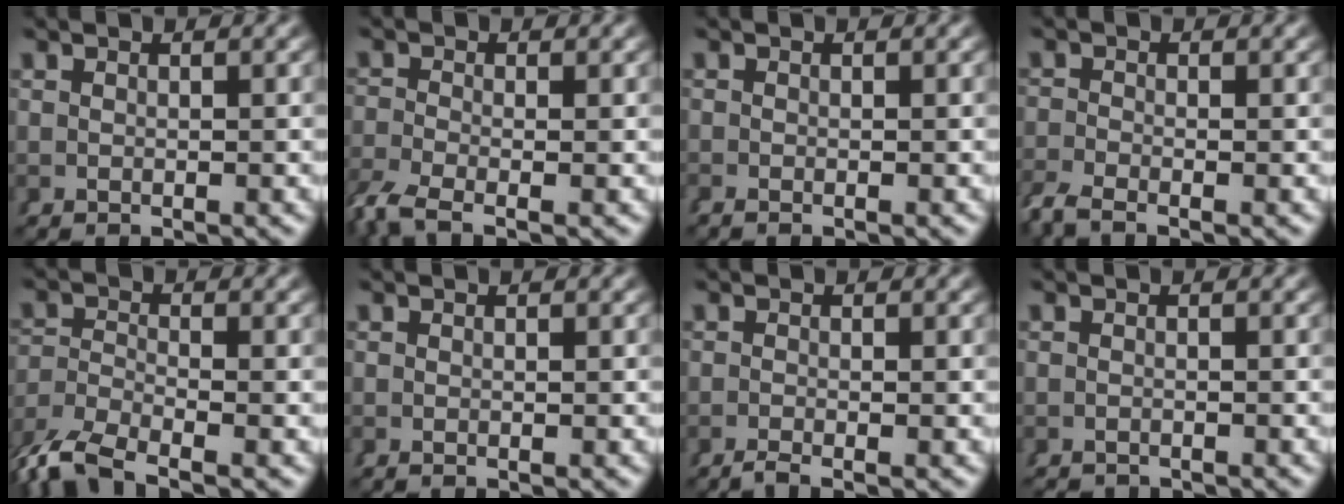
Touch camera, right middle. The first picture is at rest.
{"total": 3.0, "force": [-2.2, 0.6, 1.9], "torque": [-0.046, -0.015, -0.029]}
{"total": 0.7, "force": [-0.5, -0.3, 0.3], "torque": [0.000, -0.004, -0.009]}
{"total": 2.2, "force": [-2.0, 0.0, 1.0], "torque": [-0.015, -0.003, -0.038]}
{"total": 5.9, "force": [-4.4, 2.7, 2.8], "torque": [-0.074, -0.022, -0.068]}
{"total": 0.0}
{"total": 1.3, "force": [-1.1, -0.4, 0.5], "torque": [0.001, 0.000, -0.023]}
{"total": 1.7, "force": [-1.6, -0.4, -0.3], "torque": [0.010, -0.010, -0.025]}